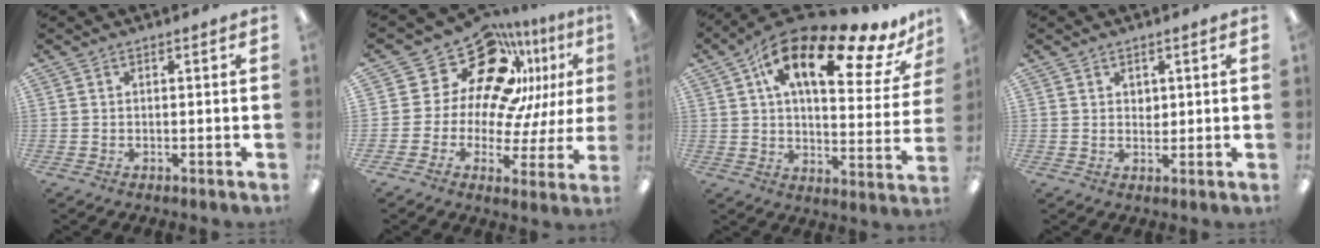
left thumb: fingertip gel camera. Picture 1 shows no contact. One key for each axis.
{"total": 20.9, "fx": 12.0, "fy": 12.5, "fz": 11.7, "tx": -0.202, "ty": -0.081, "tz": 0.214}
{"total": 19.9, "fx": 11.5, "fy": 7.5, "fz": 14.4, "tx": -0.230, "ty": -0.056, "tz": 0.182}
{"total": 2.0, "fx": 1.2, "fy": 1.4, "fz": 0.8, "tx": -0.009, "ty": 0.000, "tz": 0.020}